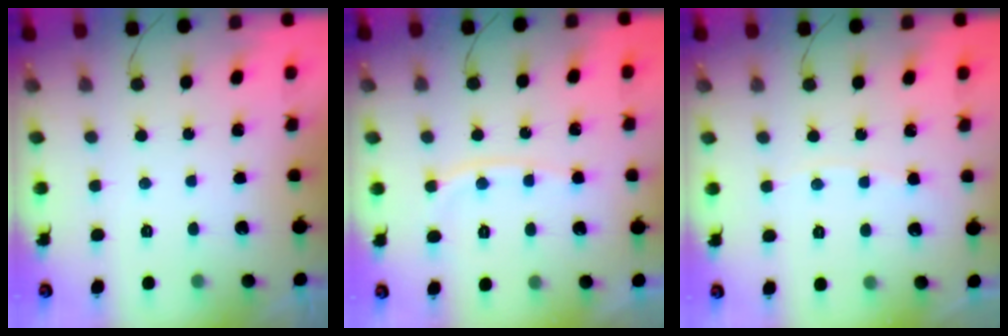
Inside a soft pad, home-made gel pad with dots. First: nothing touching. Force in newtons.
{"total": 6.9, "press": 6.9, "slide": 1.1}
{"total": 3.9, "press": 3.8, "slide": 0.6}